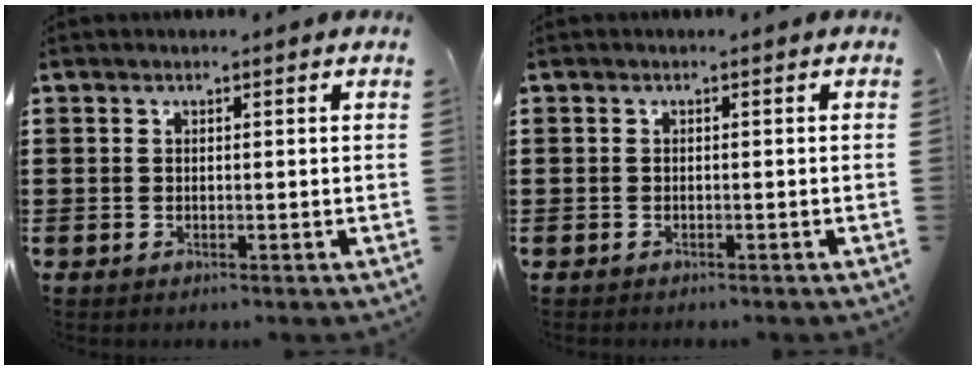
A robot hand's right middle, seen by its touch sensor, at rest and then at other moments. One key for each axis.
{"total": 0.7, "fx": -0.5, "fy": 0.4, "fz": -0.1, "tx": 0.003, "ty": 0.006, "tz": -0.014}